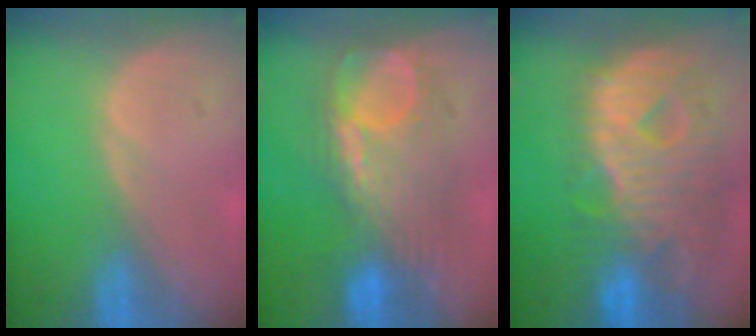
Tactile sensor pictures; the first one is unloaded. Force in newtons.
{"total": 8.3, "press": 8.3, "slide": 0.2}
{"total": 12.8, "press": 10.9, "slide": 6.7}